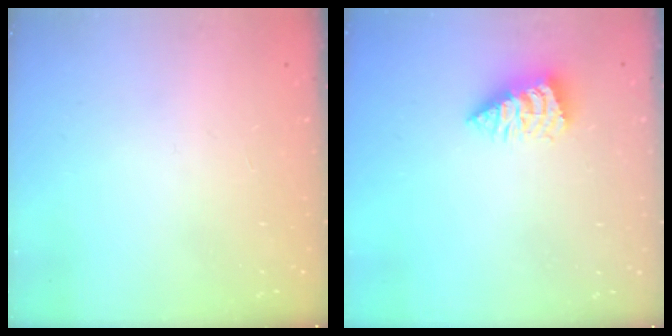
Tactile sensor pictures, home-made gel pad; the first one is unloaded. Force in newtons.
{"total": 2.6, "press": 2.6, "slide": 0.1}